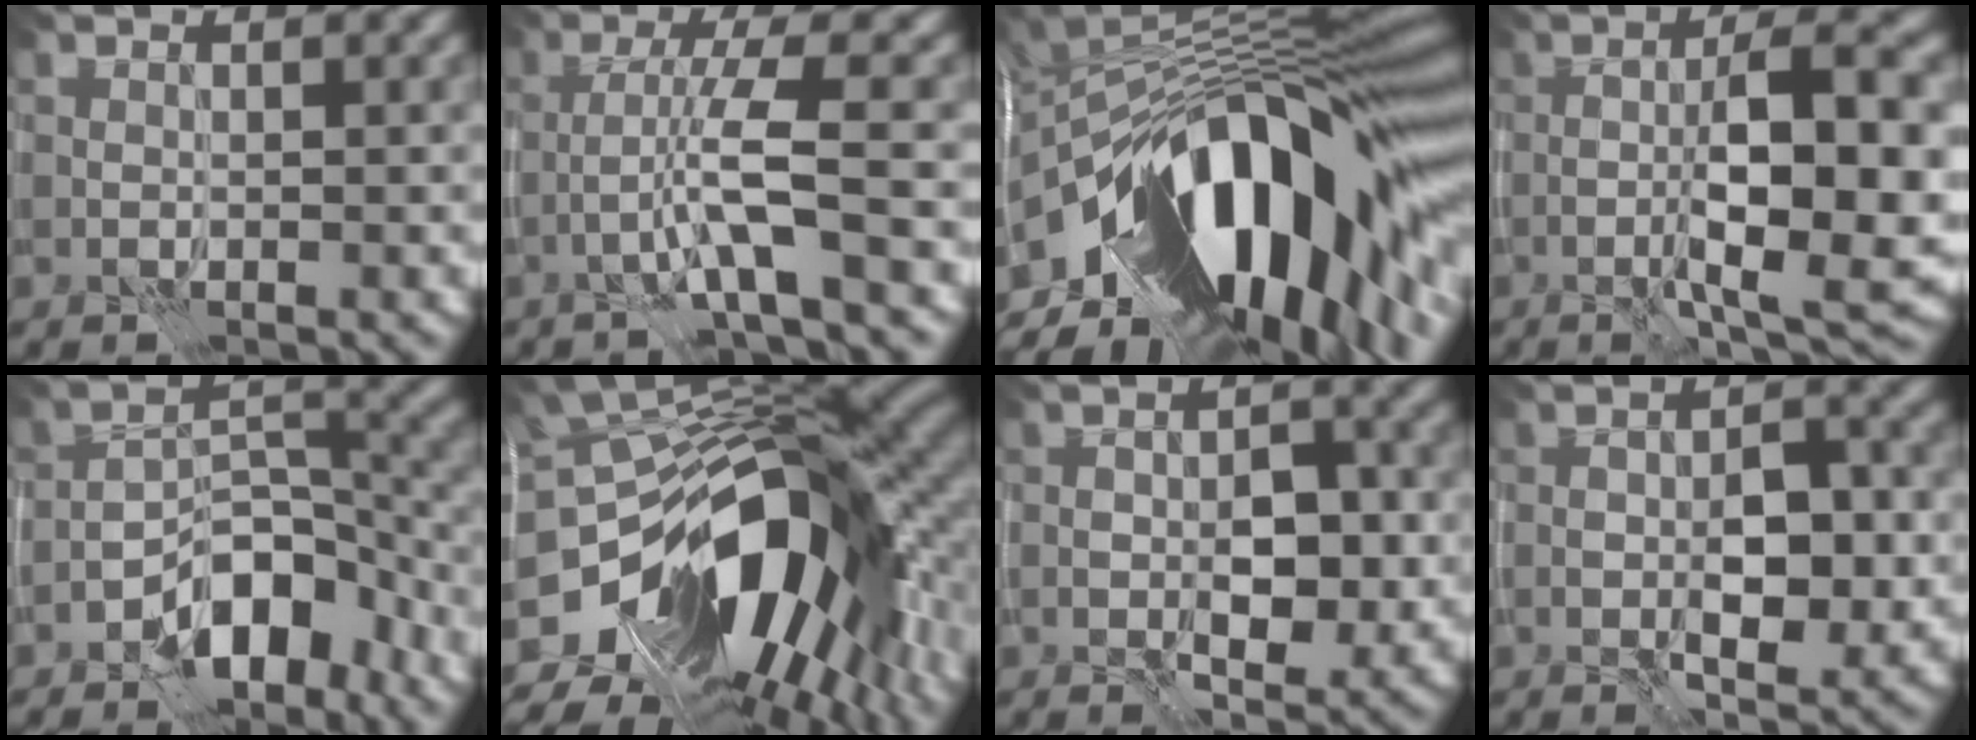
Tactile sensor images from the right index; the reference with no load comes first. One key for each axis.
{"total": 4.5, "fx": -1.7, "fy": 0.0, "fz": 4.2, "tx": -0.084, "ty": 0.013, "tz": -0.035}
{"total": 19.7, "fx": -6.4, "fy": 9.7, "fz": 15.9, "tx": -0.252, "ty": -0.011, "tz": -0.111}
{"total": 10.0, "fx": -1.3, "fy": 2.6, "fz": 9.6, "tx": -0.156, "ty": -0.003, "tz": -0.019}
{"total": 6.8, "fx": -4.4, "fy": 3.2, "fz": 4.0, "tx": -0.046, "ty": 0.012, "tz": -0.083}
{"total": 17.4, "fx": -6.4, "fy": 8.6, "fz": 13.7, "tx": -0.228, "ty": -0.020, "tz": -0.108}
{"total": 5.1, "fx": -1.0, "fy": 2.7, "fz": 4.2, "tx": -0.060, "ty": 0.000, "tz": -0.014}
{"total": 5.6, "fx": -1.1, "fy": 2.7, "fz": 4.8, "tx": -0.077, "ty": 0.001, "tz": -0.016}